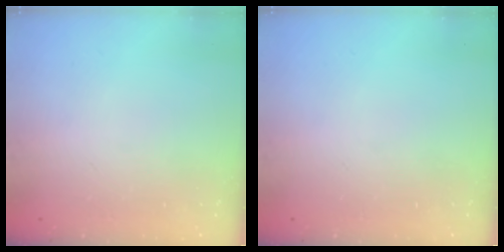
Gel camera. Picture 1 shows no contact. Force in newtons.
{"total": 0.0}